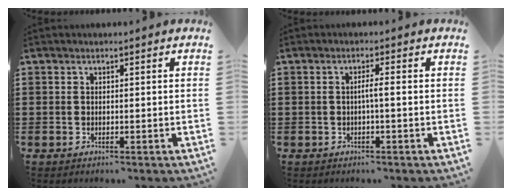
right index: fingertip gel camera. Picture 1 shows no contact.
{"total": 1.8, "force": [-0.3, 0.0, 1.7], "torque": [-0.034, -0.001, -0.008]}